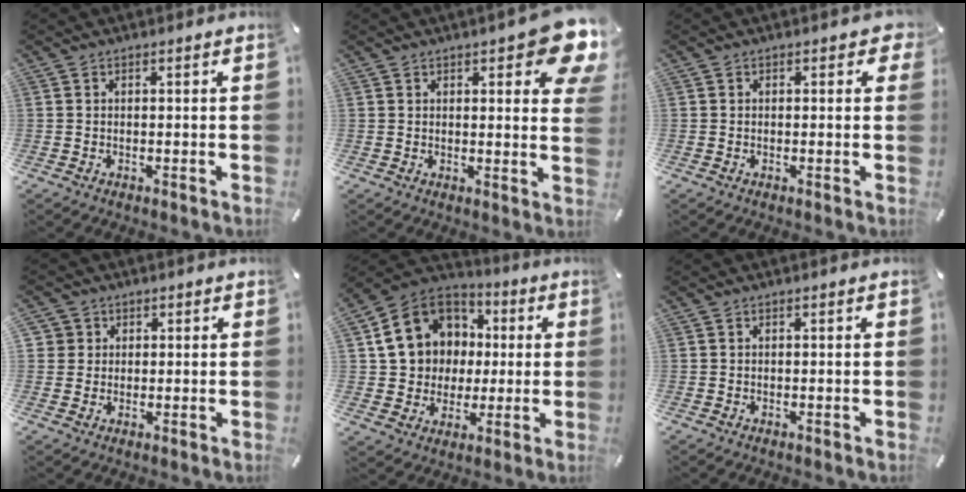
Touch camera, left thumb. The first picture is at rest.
{"total": 10.5, "force": [5.5, 3.4, 8.3], "torque": [-0.101, -0.036, 0.092]}
{"total": 1.6, "force": [0.2, 1.0, 1.2], "torque": [-0.009, -0.001, 0.000]}
{"total": 3.6, "force": [1.1, 3.5, 0.2], "torque": [0.004, 0.002, 0.018]}
{"total": 15.3, "force": [2.6, 14.0, 5.6], "torque": [-0.114, -0.007, 0.060]}
{"total": 0.0}